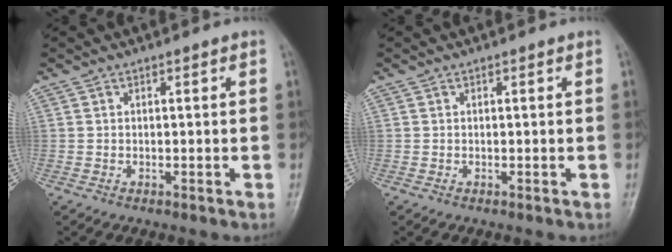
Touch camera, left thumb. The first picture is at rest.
{"total": 0.0}